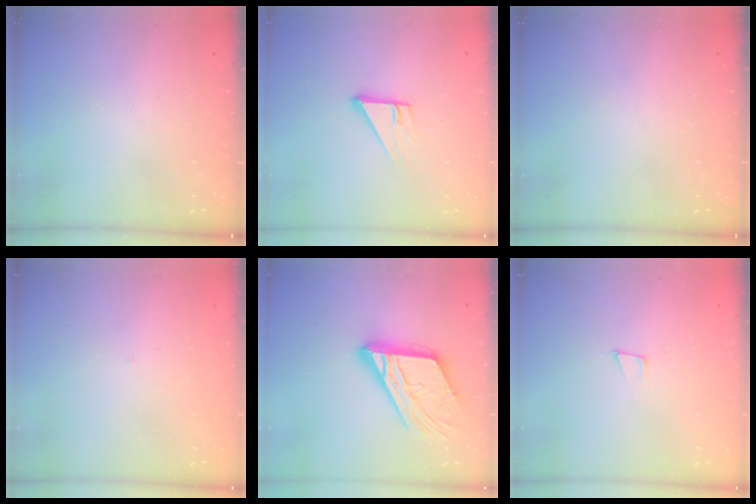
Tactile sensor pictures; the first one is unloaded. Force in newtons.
{"total": 6.6, "press": 6.6, "slide": 0.6}
{"total": 0.0}
{"total": 1.7, "press": 1.6, "slide": 0.1}
{"total": 19.7, "press": 19.6, "slide": 1.8}
{"total": 4.3, "press": 4.2, "slide": 1.0}